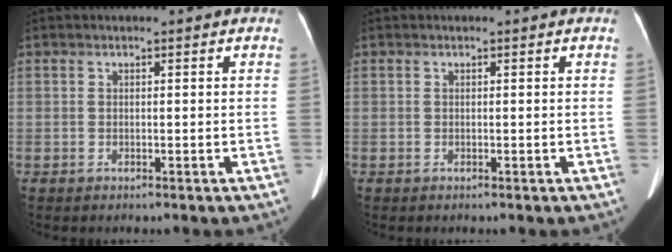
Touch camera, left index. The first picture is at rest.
{"total": 0.0}